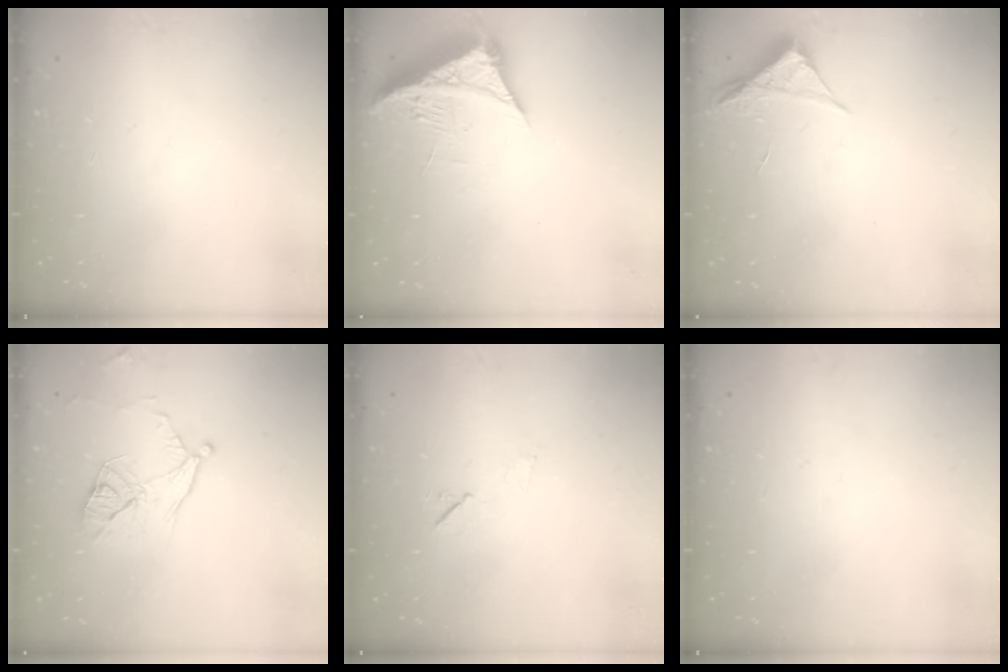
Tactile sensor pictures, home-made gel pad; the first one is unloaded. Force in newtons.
{"total": 8.1, "press": 8.0, "slide": 0.8}
{"total": 4.2, "press": 4.2, "slide": 0.4}
{"total": 11.3, "press": 11.0, "slide": 2.3}
{"total": 5.2, "press": 4.7, "slide": 2.1}
{"total": 0.0}